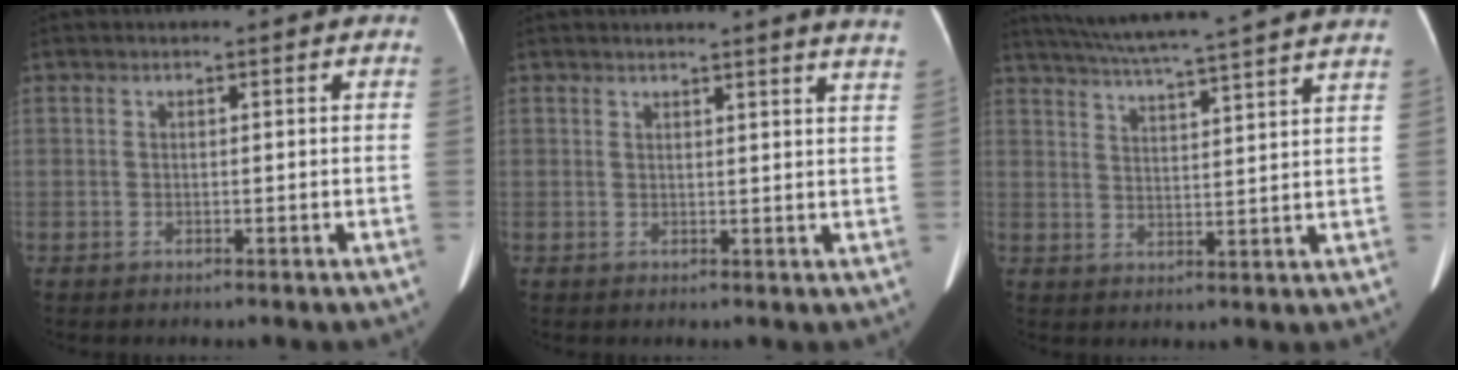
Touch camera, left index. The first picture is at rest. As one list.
[{"total": 8.2, "force": [7.7, -1.0, 2.8], "torque": [-0.028, -0.037, 0.063]}, {"total": 23.2, "force": [20.7, -0.7, 10.4], "torque": [-0.178, -0.006, 0.273]}]